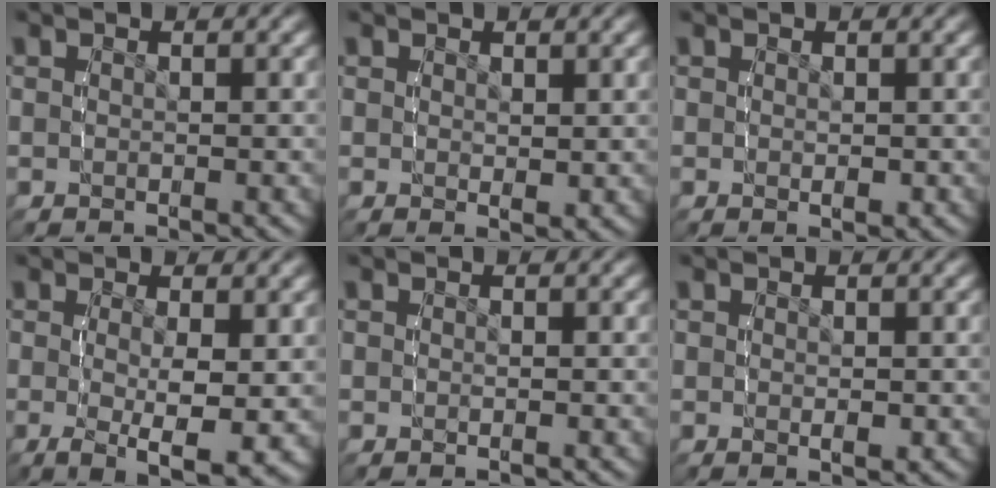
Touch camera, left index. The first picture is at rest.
{"total": 1.0, "force": [0.8, 0.0, 0.6], "torque": [-0.002, -0.006, 0.016]}
{"total": 0.6, "force": [0.3, 0.1, 0.5], "torque": [-0.006, 0.004, 0.003]}
{"total": 6.1, "force": [-1.9, 1.5, 5.6], "torque": [-0.084, -0.027, -0.015]}
{"total": 0.6, "force": [0.0, 0.5, 0.3], "torque": [-0.003, 0.007, -0.003]}
{"total": 0.8, "force": [0.3, 0.1, 0.7], "torque": [-0.007, 0.003, 0.003]}